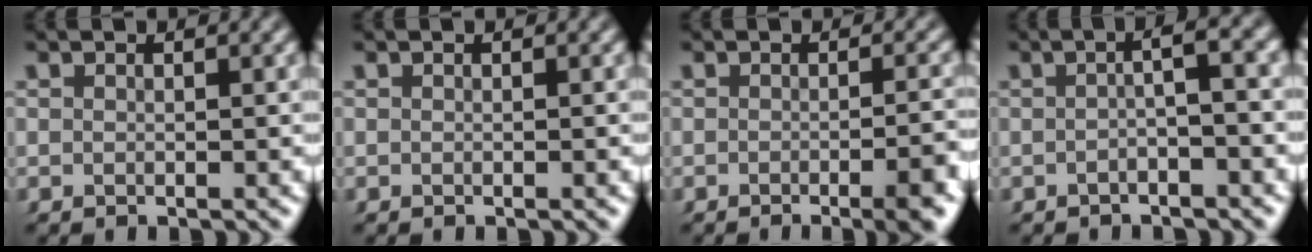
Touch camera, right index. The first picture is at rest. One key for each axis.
{"total": 0.0}
{"total": 3.8, "fx": -1.9, "fy": 0.6, "fz": 3.2, "tx": -0.032, "ty": 0.006, "tz": -0.038}
{"total": 2.7, "fx": -0.4, "fy": 0.2, "fz": 2.7, "tx": -0.030, "ty": 0.014, "tz": -0.013}